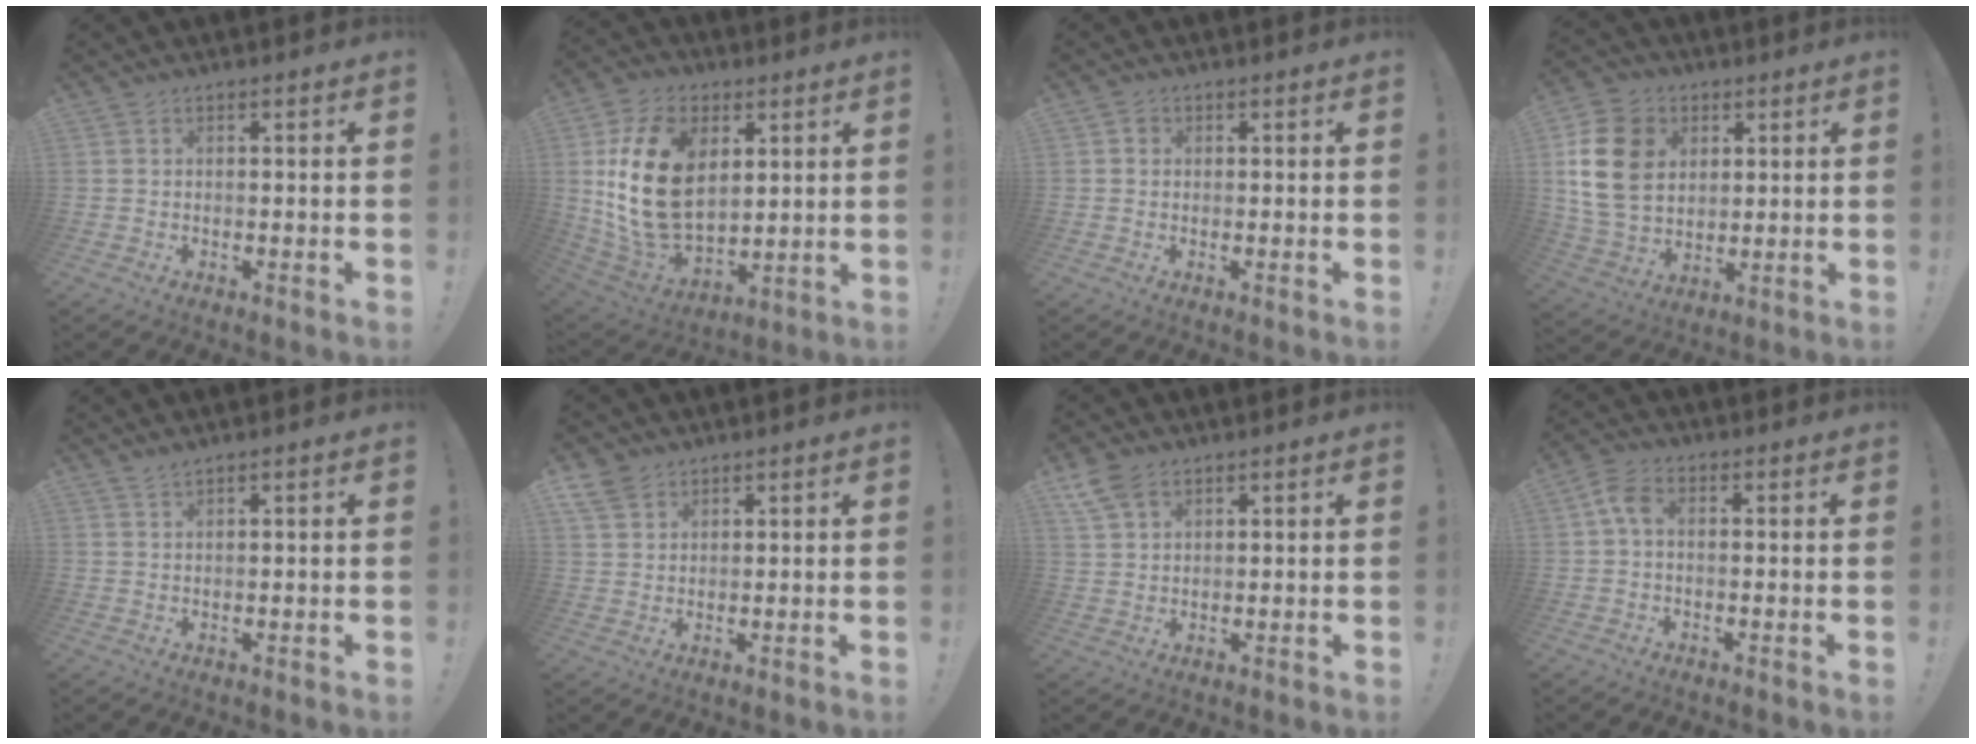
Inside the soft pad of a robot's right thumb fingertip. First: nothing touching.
{"total": 22.5, "force": [5.2, 15.4, 15.6], "torque": [-0.312, -0.023, 0.101]}
{"total": 1.2, "force": [0.1, 1.1, 0.4], "torque": [-0.001, 0.001, 0.000]}
{"total": 17.1, "force": [4.8, 13.4, 9.4], "torque": [-0.167, -0.015, 0.096]}
{"total": 1.3, "force": [1.1, 0.0, 0.6], "torque": [-0.019, 0.000, 0.022]}
{"total": 5.6, "force": [4.0, 3.3, 1.9], "torque": [-0.039, -0.018, 0.080]}
{"total": 6.6, "force": [3.9, 3.8, 3.7], "torque": [-0.083, -0.009, 0.078]}
{"total": 4.7, "force": [0.4, 2.8, 3.8], "torque": [-0.077, 0.010, 0.008]}